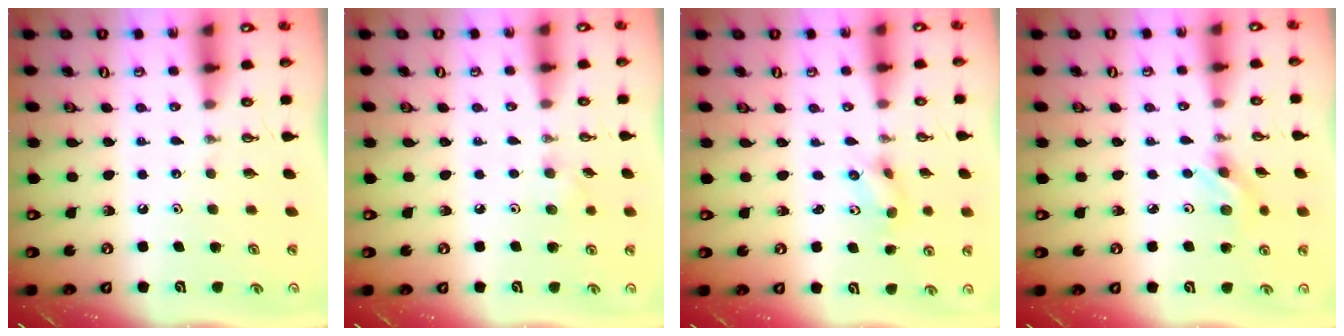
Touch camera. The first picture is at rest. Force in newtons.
{"total": 5.3, "press": 5.1, "slide": 1.2}
{"total": 2.8, "press": 2.6, "slide": 1.1}
{"total": 3.4, "press": 3.2, "slide": 1.0}